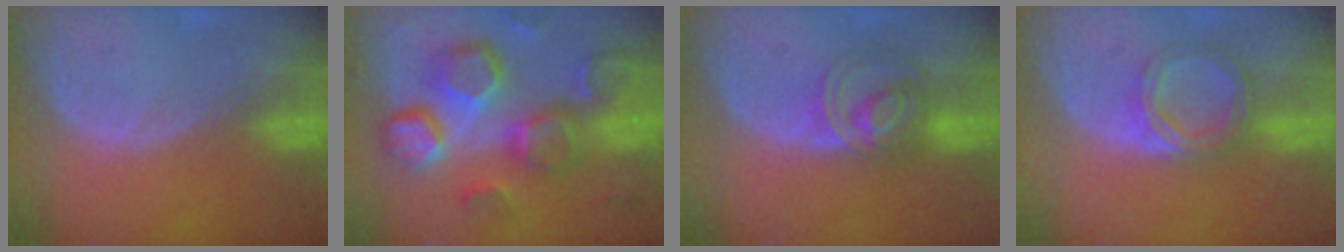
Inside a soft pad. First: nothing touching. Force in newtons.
{"total": 13.0, "press": 11.4, "slide": 6.3}
{"total": 6.1, "press": 6.0, "slide": 1.1}
{"total": 5.6, "press": 5.3, "slide": 1.9}